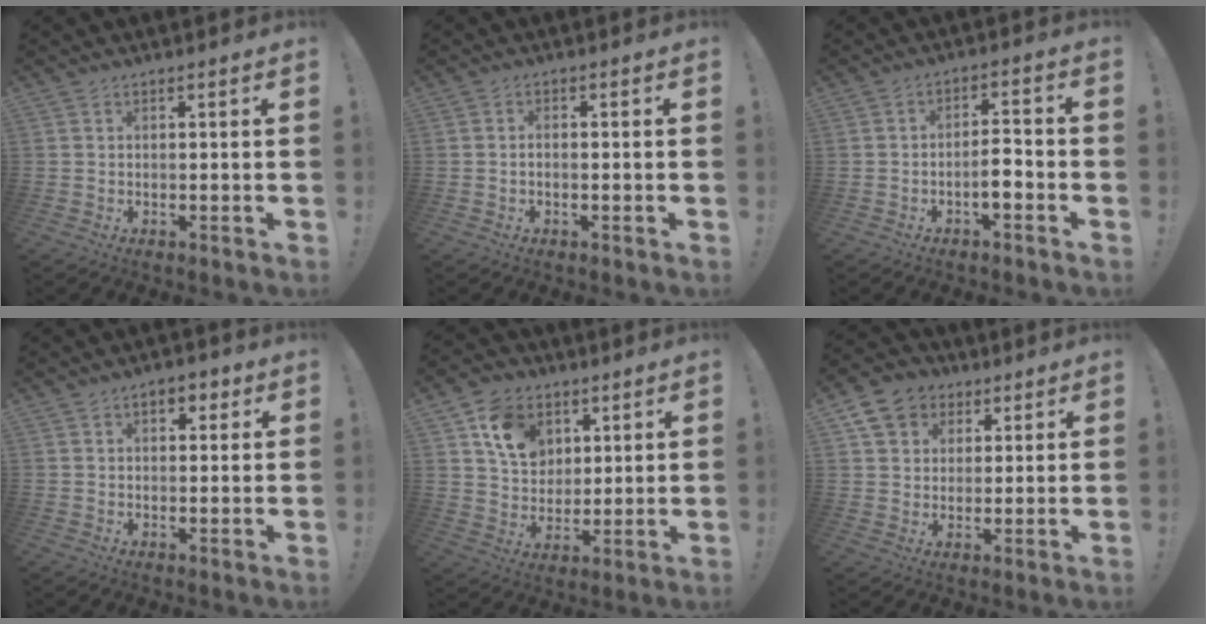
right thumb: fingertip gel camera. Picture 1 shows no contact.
{"total": 1.1, "force": [-0.4, 0.5, 0.8], "torque": [-0.015, 0.004, -0.007]}
{"total": 5.4, "force": [-2.3, 1.8, 4.6], "torque": [-0.064, 0.008, -0.040]}
{"total": 4.3, "force": [1.7, 2.6, 2.9], "torque": [-0.038, 0.002, 0.026]}
{"total": 12.7, "force": [6.2, 9.6, 5.5], "torque": [-0.088, -0.021, 0.123]}
{"total": 10.3, "force": [4.6, 8.5, 3.5], "torque": [-0.057, -0.014, 0.095]}